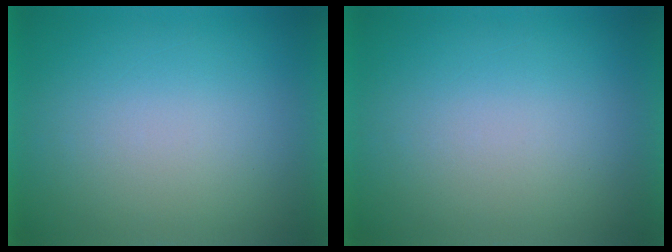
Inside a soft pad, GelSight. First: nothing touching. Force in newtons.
{"total": 0.0}